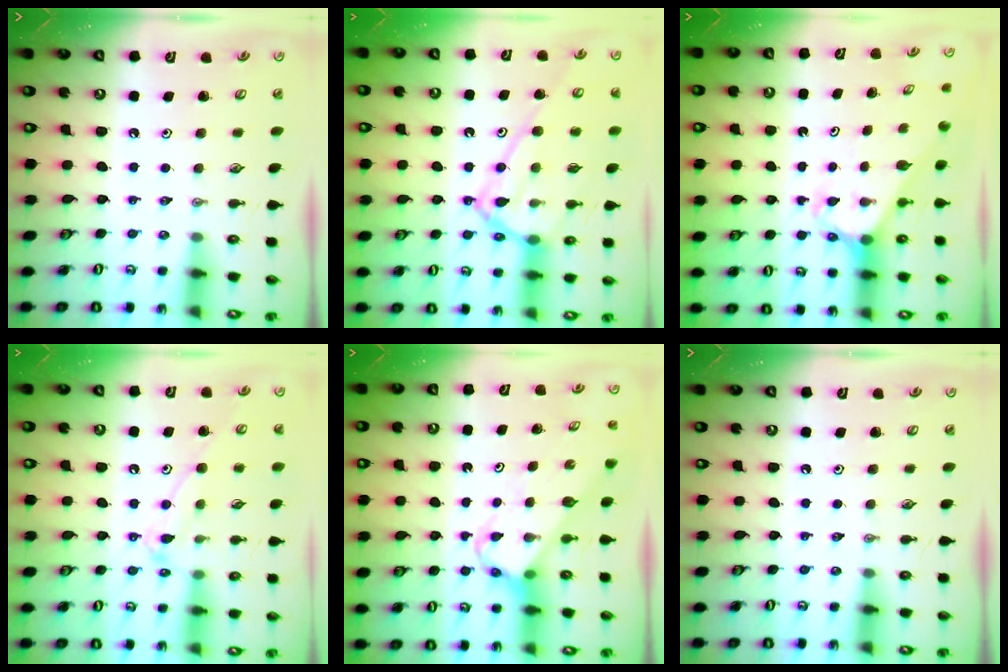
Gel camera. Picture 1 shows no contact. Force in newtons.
{"total": 16.7, "press": 16.7, "slide": 1.4}
{"total": 2.5, "press": 2.5, "slide": 0.2}
{"total": 10.1, "press": 10.1, "slide": 0.6}
{"total": 3.7, "press": 3.7, "slide": 0.1}
{"total": 0.0}